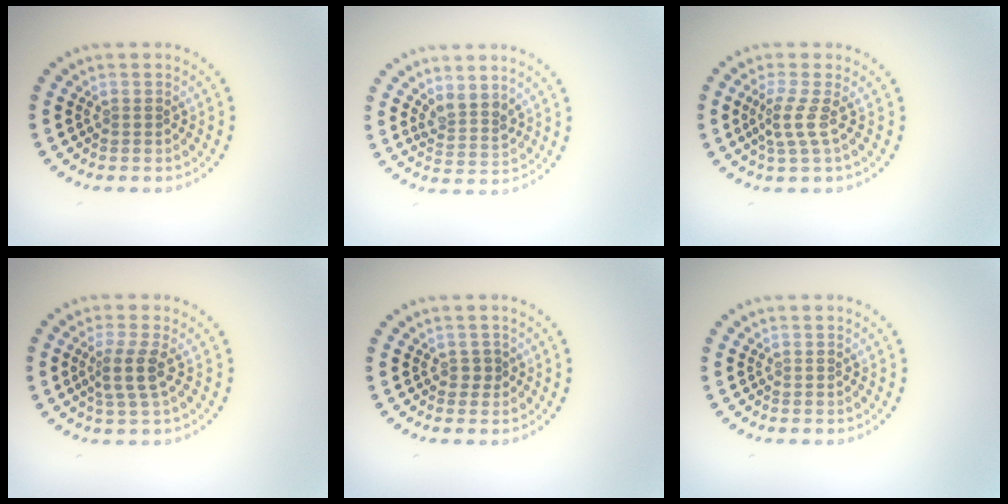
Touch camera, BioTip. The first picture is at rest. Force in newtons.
{"total": 2.4, "press": 1.9, "slide": 1.5}
{"total": 2.2, "press": 1.6, "slide": 1.6}
{"total": 2.5, "press": 2.0, "slide": 1.6}
{"total": 0.8, "press": 0.7, "slide": 0.3}
{"total": 0.0}